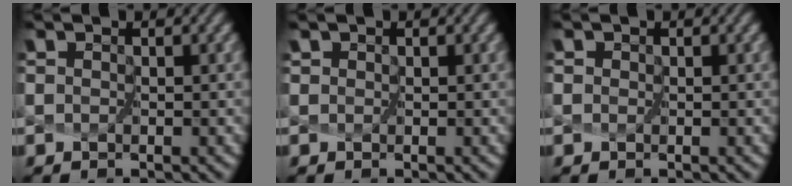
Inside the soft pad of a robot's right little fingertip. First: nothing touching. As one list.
[{"total": 0.9, "force": [0.4, 0.7, 0.3], "torque": [-0.007, 0.007, 0.002]}, {"total": 0.5, "force": [0.1, 0.5, 0.2], "torque": [-0.007, 0.004, 0.000]}]